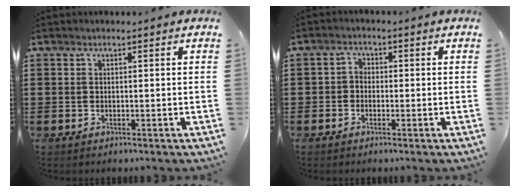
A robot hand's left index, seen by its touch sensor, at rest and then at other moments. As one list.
[{"total": 1.6, "force": [-1.0, 1.2, 0.4], "torque": [-0.012, 0.008, -0.022]}]